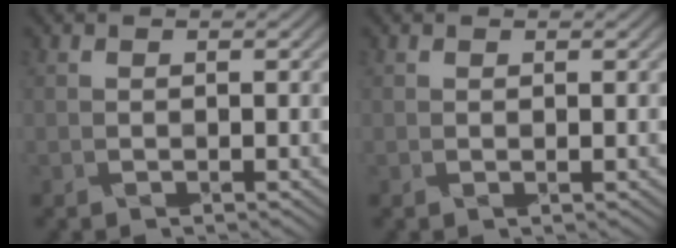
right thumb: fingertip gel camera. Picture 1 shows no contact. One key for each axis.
{"total": 0.0}